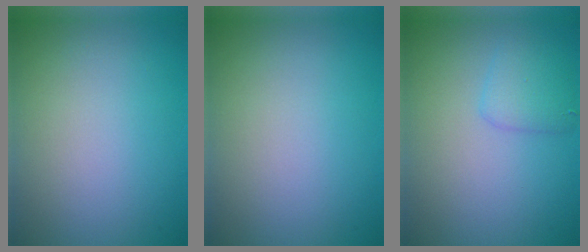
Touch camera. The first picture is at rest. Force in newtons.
{"total": 0.0}
{"total": 2.0, "press": 2.0, "slide": 0.0}